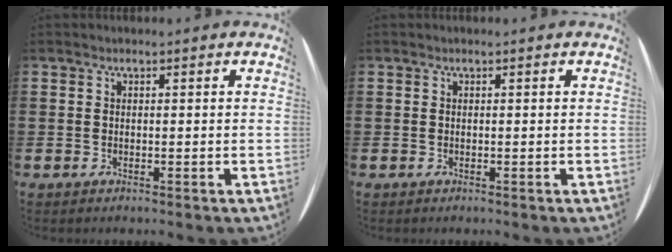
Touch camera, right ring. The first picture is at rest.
{"total": 0.0}